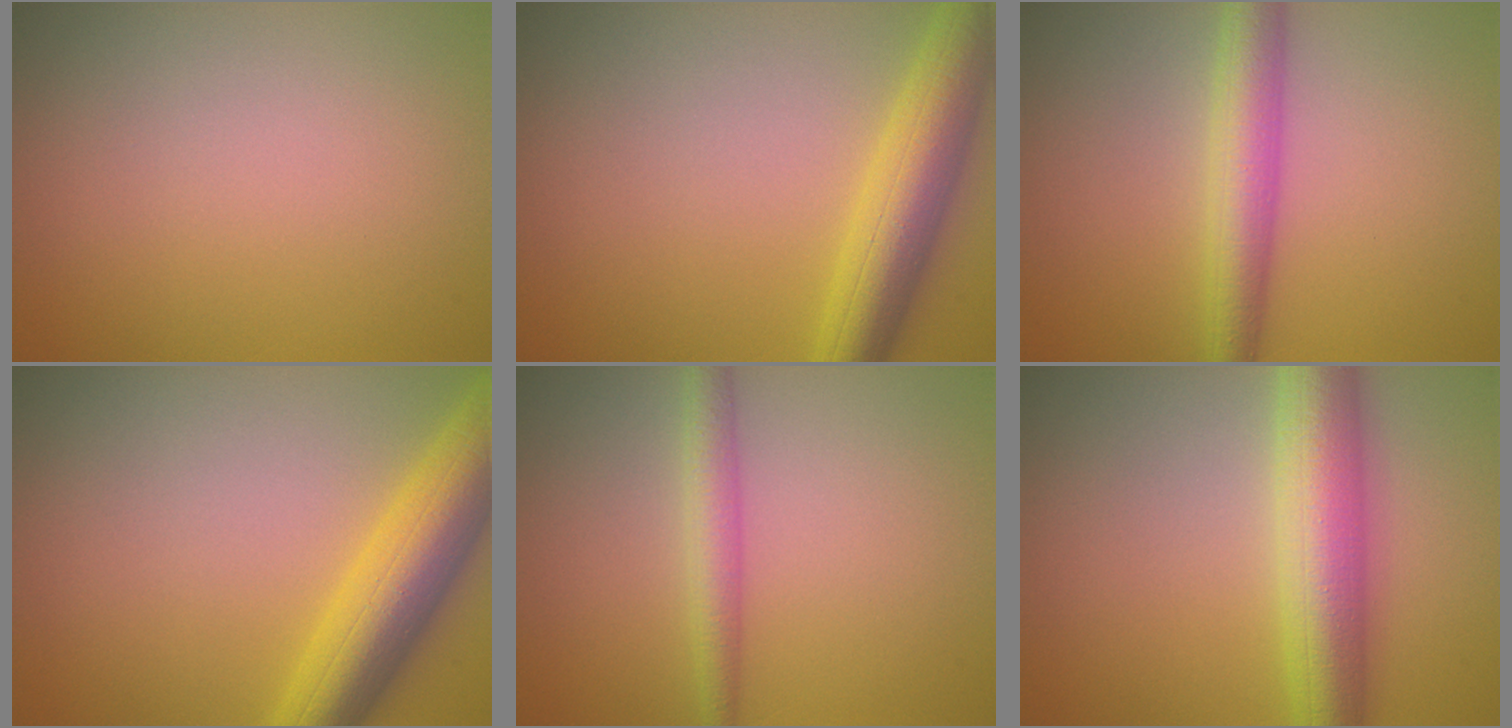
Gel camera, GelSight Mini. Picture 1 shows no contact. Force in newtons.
{"total": 6.5, "press": 6.5, "slide": 0.2}
{"total": 4.6, "press": 4.6, "slide": 0.1}
{"total": 7.4, "press": 7.4, "slide": 0.3}
{"total": 2.6, "press": 2.6, "slide": 0.1}
{"total": 7.8, "press": 7.8, "slide": 0.1}